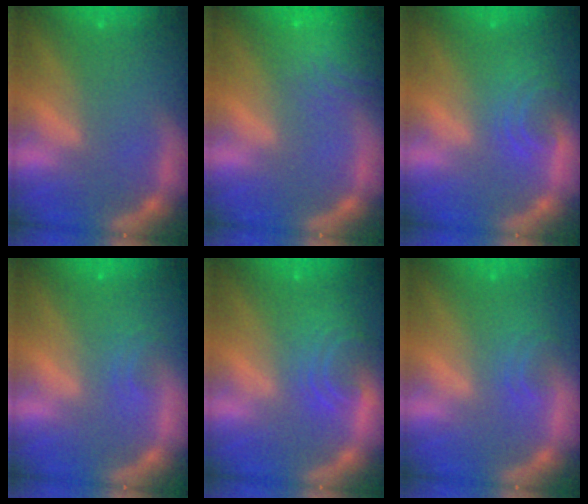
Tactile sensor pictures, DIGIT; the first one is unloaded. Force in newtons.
{"total": 9.1}
{"total": 3.5}
{"total": 1.4}
{"total": 4.5}
{"total": 1.9}